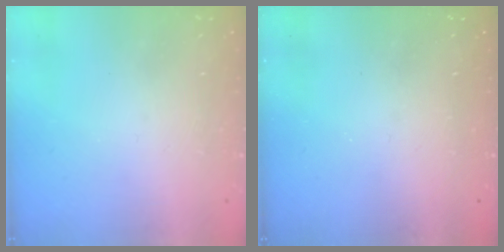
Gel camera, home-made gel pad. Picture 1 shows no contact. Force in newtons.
{"total": 0.0}